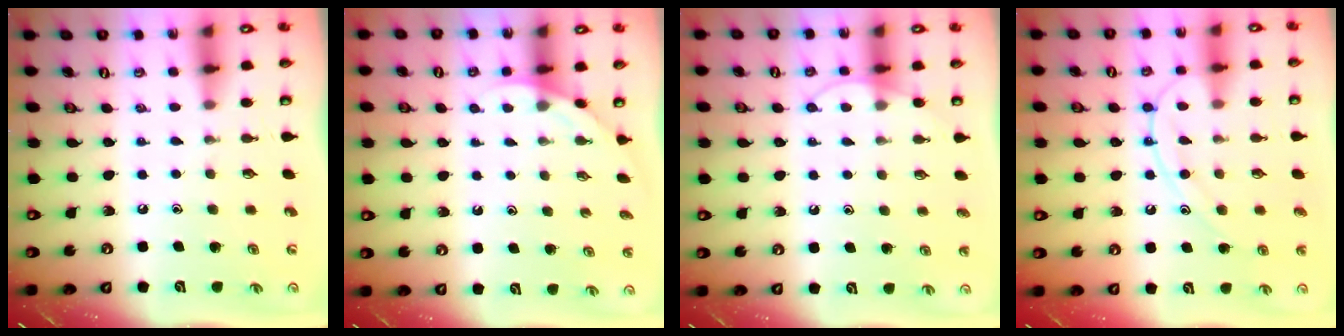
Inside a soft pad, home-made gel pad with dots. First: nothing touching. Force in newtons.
{"total": 2.0, "press": 2.0, "slide": 0.0}
{"total": 5.7, "press": 5.7, "slide": 0.6}
{"total": 12.1, "press": 12.1, "slide": 0.7}